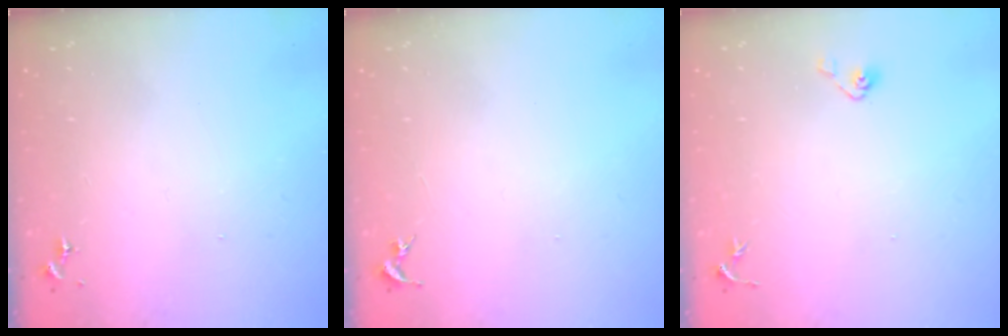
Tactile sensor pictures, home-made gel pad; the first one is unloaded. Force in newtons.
{"total": 0.0}
{"total": 4.1, "press": 3.9, "slide": 1.2}